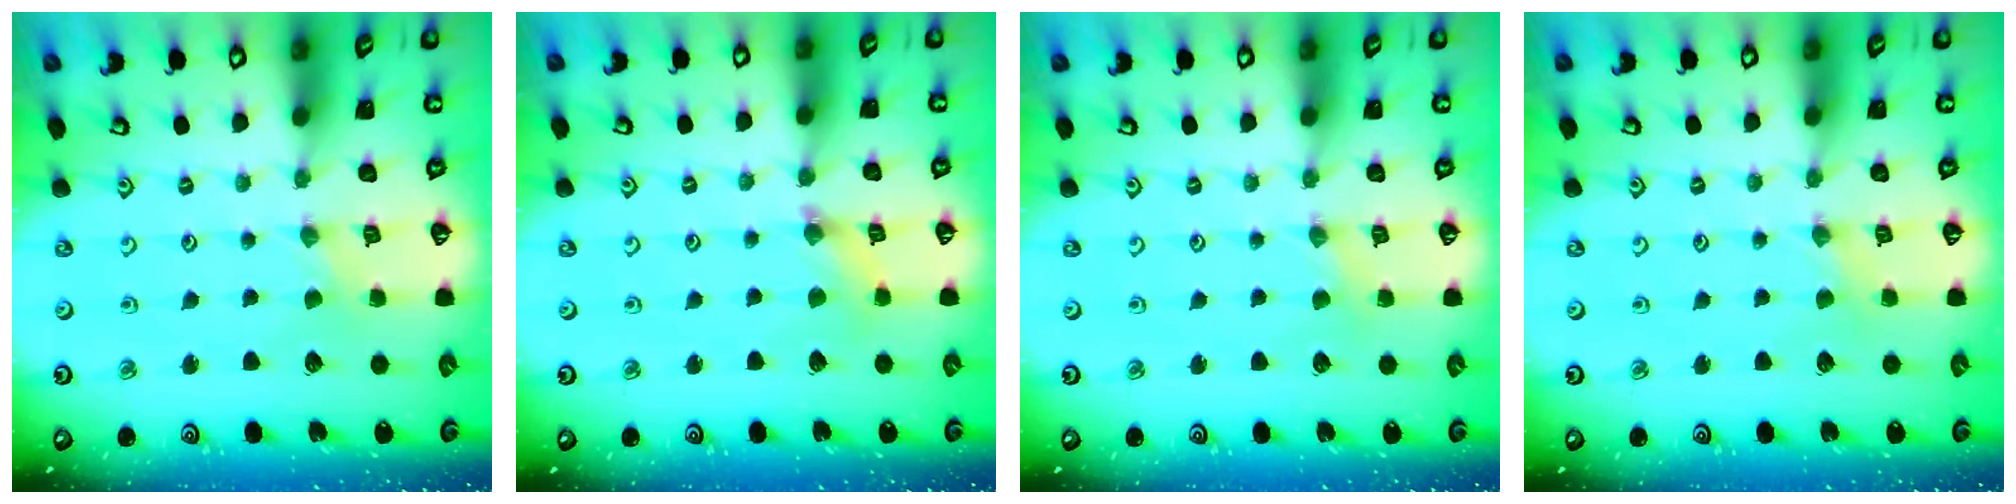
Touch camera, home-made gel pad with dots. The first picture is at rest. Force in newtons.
{"total": 2.4, "press": 2.4, "slide": 0.2}
{"total": 2.2, "press": 2.2, "slide": 0.4}
{"total": 1.5, "press": 1.4, "slide": 0.3}